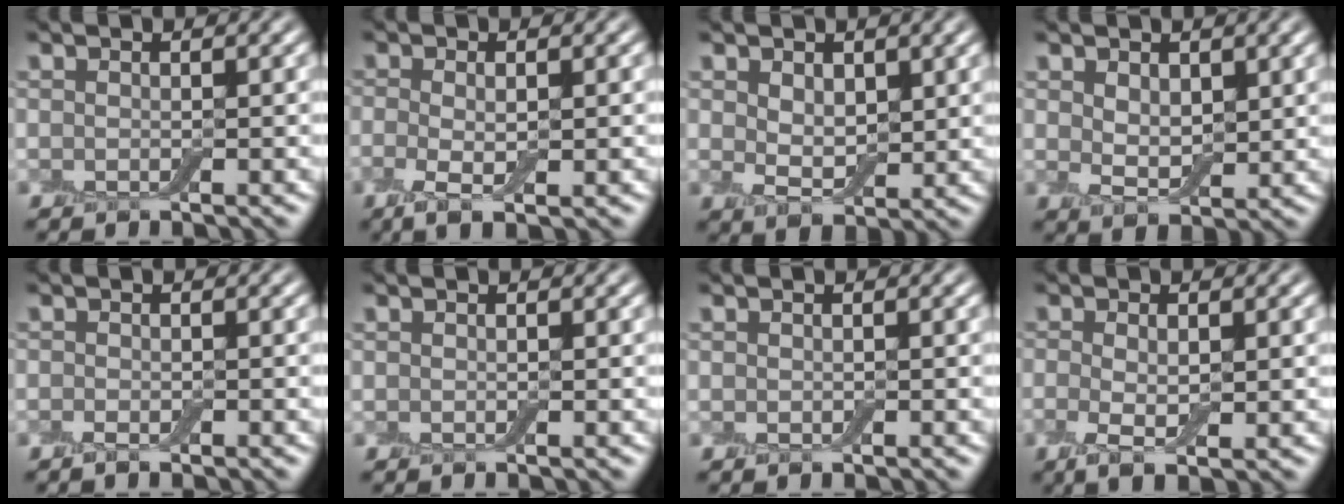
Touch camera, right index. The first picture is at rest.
{"total": 3.4, "force": [-0.7, 1.2, 3.1], "torque": [-0.065, -0.009, -0.014]}
{"total": 3.3, "force": [1.1, 2.1, 2.3], "torque": [-0.044, -0.007, 0.021]}
{"total": 3.0, "force": [1.2, 1.8, 2.1], "torque": [-0.040, -0.006, 0.024]}
{"total": 1.2, "force": [-0.7, 0.5, 0.7], "torque": [-0.013, -0.003, -0.014]}
{"total": 0.0}
{"total": 0.5, "force": [-0.1, 0.4, 0.3], "torque": [-0.002, -0.002, -0.002]}
{"total": 3.2, "force": [-0.4, 1.3, 2.9], "torque": [-0.062, -0.007, -0.007]}